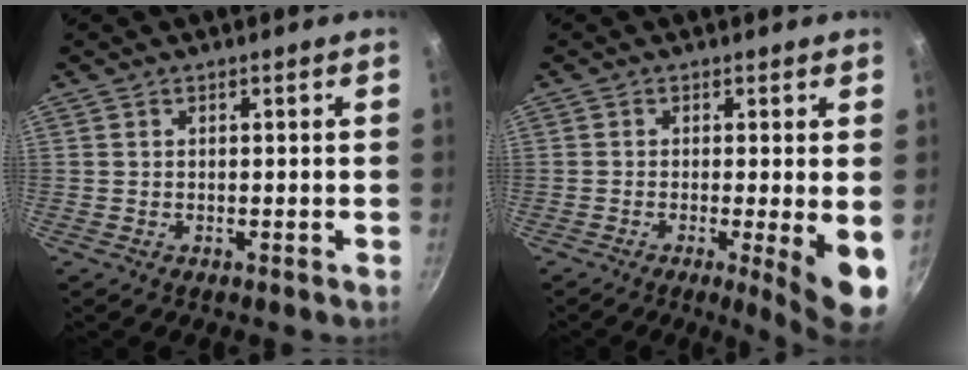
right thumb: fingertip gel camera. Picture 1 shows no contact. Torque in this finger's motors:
{"motor_torque": [-0.07, 0.80, 0.07, -0.08, 0.16]}